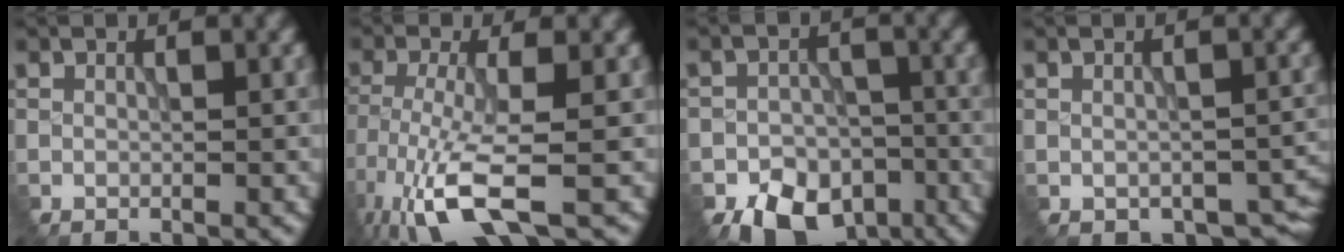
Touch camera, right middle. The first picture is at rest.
{"total": 7.4, "force": [-4.4, 1.4, 5.7], "torque": [-0.126, -0.013, -0.089]}
{"total": 8.1, "force": [-5.6, 5.0, 3.0], "torque": [-0.038, -0.021, -0.084]}
{"total": 5.2, "force": [-2.1, 3.4, 3.3], "torque": [-0.049, -0.034, -0.014]}